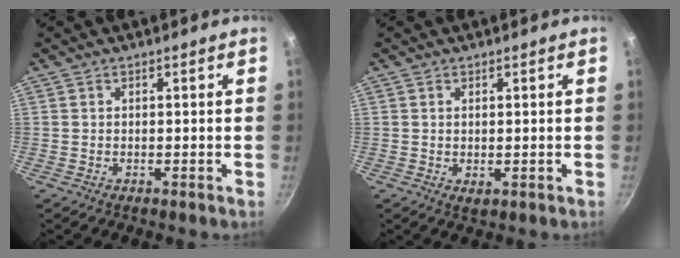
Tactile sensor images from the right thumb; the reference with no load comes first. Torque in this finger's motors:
{"motor_torque": [-0.28, 0.41, -0.20, -0.02, 0.03]}